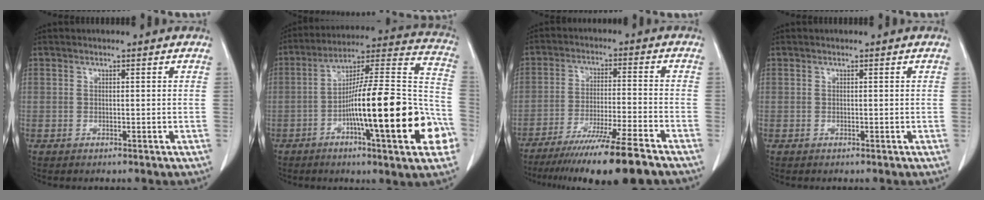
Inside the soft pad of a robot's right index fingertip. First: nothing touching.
{"total": 24.7, "force": [-7.6, 3.0, 23.4], "torque": [-0.290, 0.014, -0.113]}
{"total": 15.3, "force": [-11.9, -0.7, 9.5], "torque": [-0.147, -0.042, -0.191]}
{"total": 0.0}